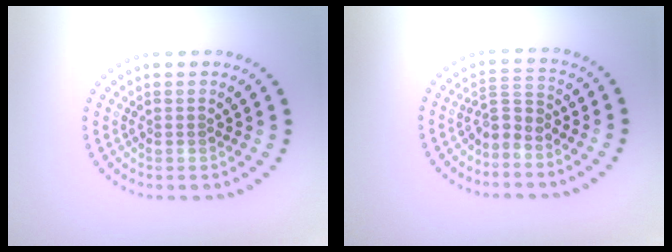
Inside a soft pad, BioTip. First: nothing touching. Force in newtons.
{"total": 2.3, "press": 1.5, "slide": 1.8}